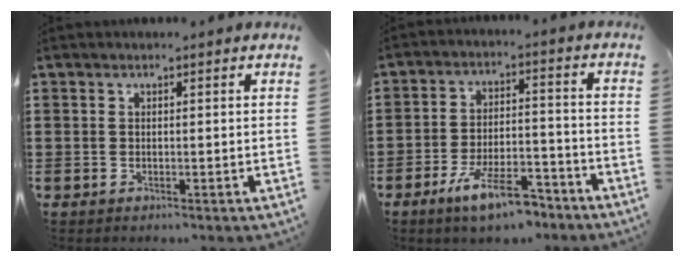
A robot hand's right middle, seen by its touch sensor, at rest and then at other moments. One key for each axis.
{"total": 8.9, "fx": -6.5, "fy": 2.2, "fz": 5.7, "tx": -0.114, "ty": 0.004, "tz": -0.120}